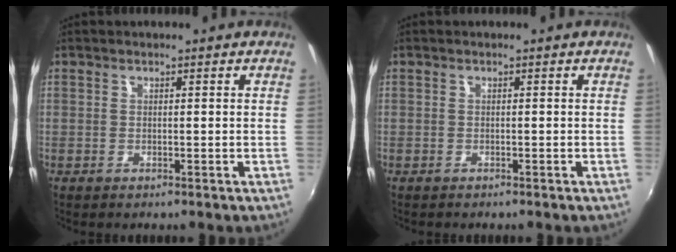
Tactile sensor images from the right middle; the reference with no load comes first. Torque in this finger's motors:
{"motor_torque": [-0.22, 0.14, 0.04, -0.01]}